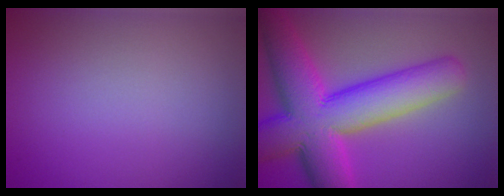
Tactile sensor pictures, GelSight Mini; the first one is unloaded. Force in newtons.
{"total": 12.5, "press": 12.5, "slide": 0.7}